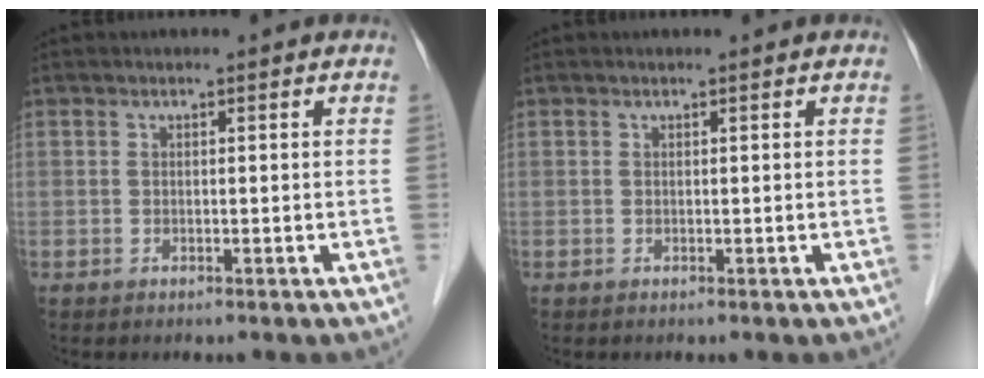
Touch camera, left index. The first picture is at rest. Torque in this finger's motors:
{"motor_torque": [0.09, 0.00, -0.03, -0.01]}